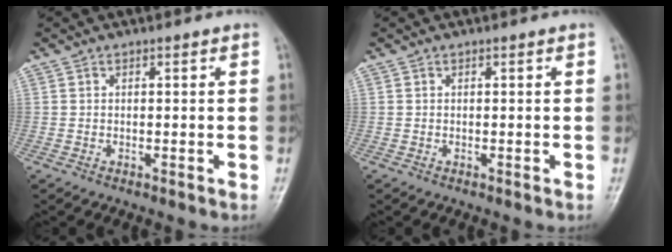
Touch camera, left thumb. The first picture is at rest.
{"total": 0.0}